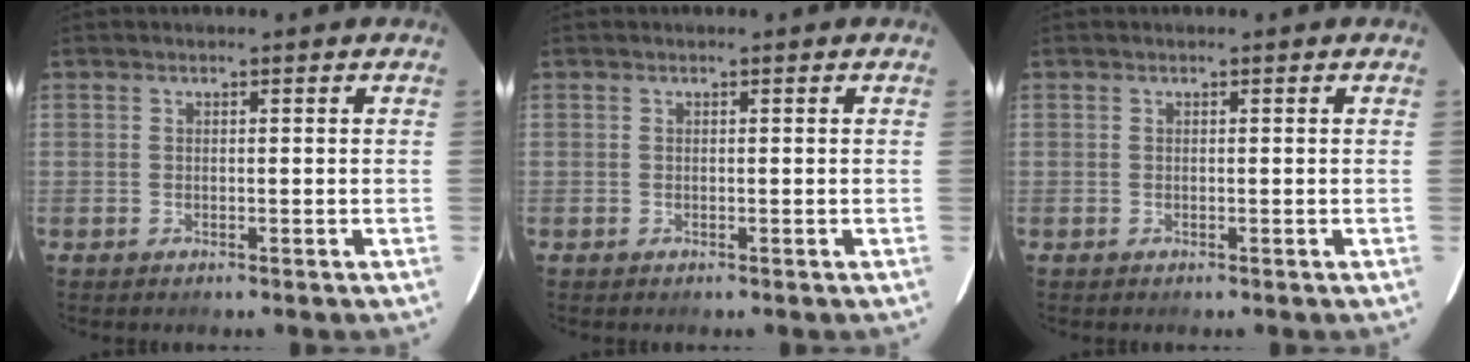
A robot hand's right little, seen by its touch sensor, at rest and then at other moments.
{"total": 0.0}
{"total": 0.0}